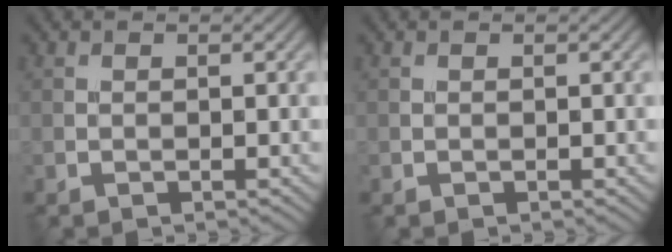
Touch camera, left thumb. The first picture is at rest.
{"total": 0.0}